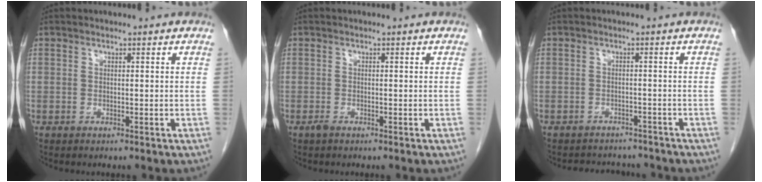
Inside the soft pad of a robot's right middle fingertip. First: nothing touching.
{"total": 0.6, "force": [-0.5, 0.1, 0.4], "torque": [-0.010, -0.001, -0.007]}
{"total": 6.4, "force": [-6.0, 2.1, 0.7], "torque": [-0.009, 0.007, -0.072]}